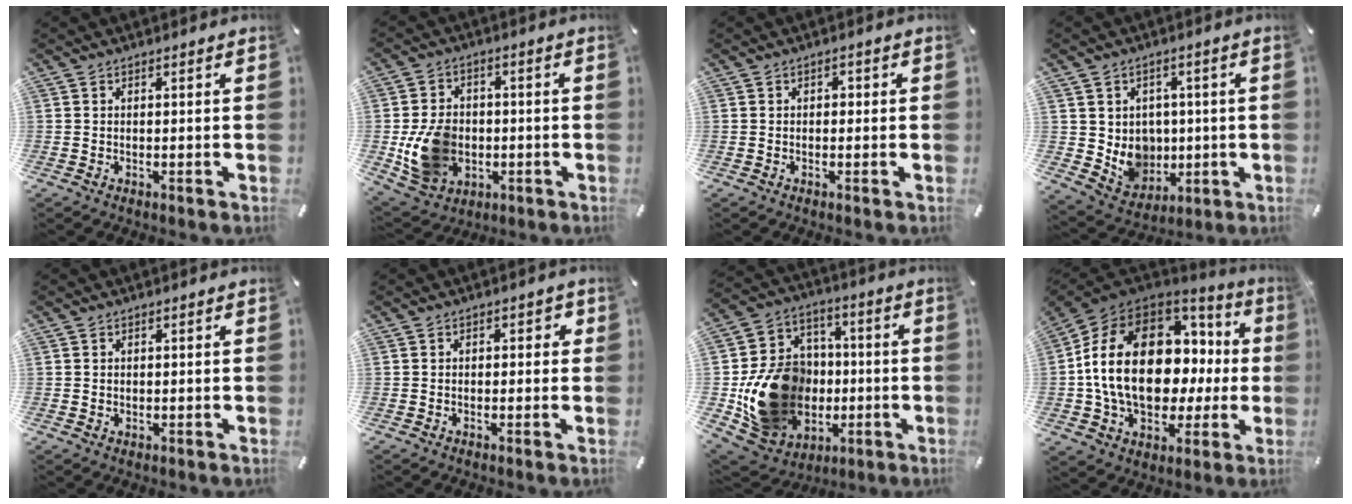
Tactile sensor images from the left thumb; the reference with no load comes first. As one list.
[{"total": 12.3, "force": [-2.1, 10.0, 6.8], "torque": [-0.148, 0.014, -0.033]}, {"total": 1.2, "force": [-0.3, 1.0, 0.5], "torque": [-0.011, 0.006, -0.008]}, {"total": 8.1, "force": [1.4, 7.9, 1.2], "torque": [-0.033, -0.023, 0.040]}, {"total": 0.8, "force": [0.2, 0.7, 0.2], "torque": [-0.005, 0.005, 0.002]}, {"total": 1.7, "force": [-0.3, 1.3, 1.0], "torque": [-0.011, 0.006, -0.011]}, {"total": 19.5, "force": [-3.3, 17.1, 8.8], "torque": [-0.151, 0.012, -0.038]}, {"total": 22.4, "force": [2.4, 15.3, 16.2], "torque": [-0.313, -0.014, 0.050]}]